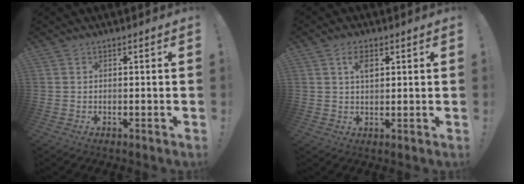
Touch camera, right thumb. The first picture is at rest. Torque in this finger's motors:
{"motor_torque": [0.00, 0.03, -0.09, 0.11, 0.13]}